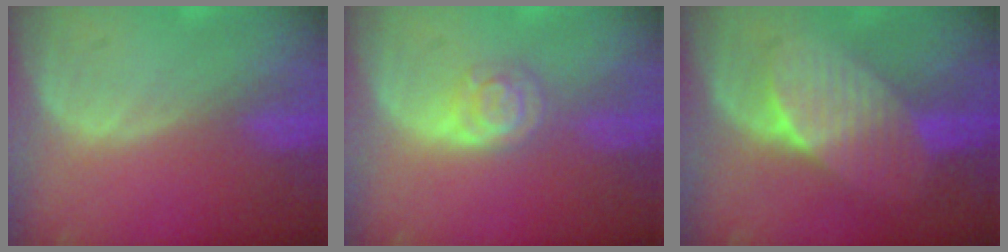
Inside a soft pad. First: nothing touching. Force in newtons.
{"total": 4.3, "press": 3.9, "slide": 1.9}
{"total": 7.5, "press": 6.9, "slide": 2.9}